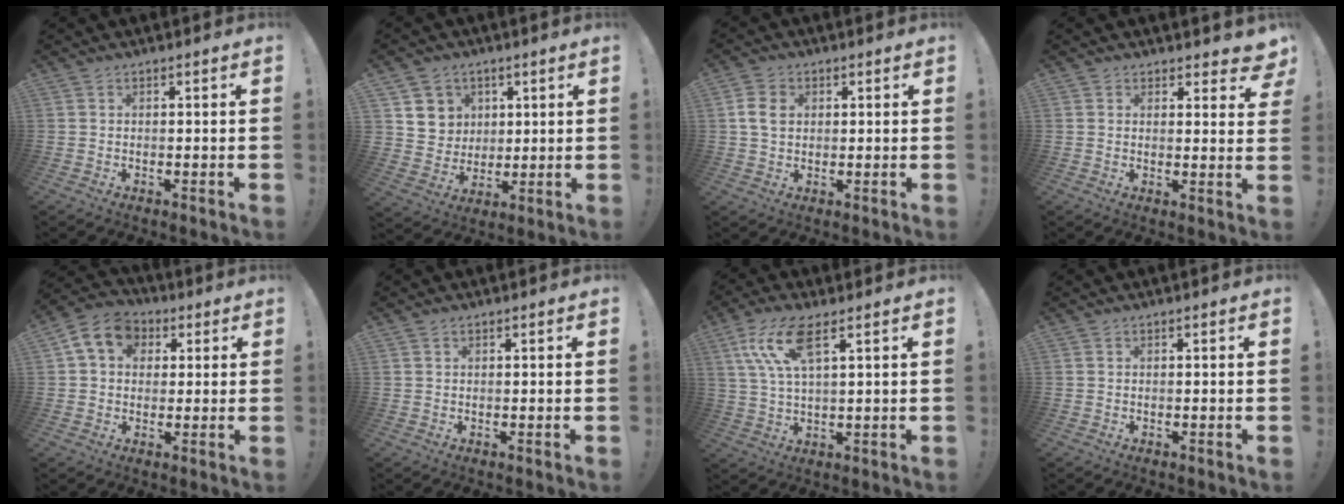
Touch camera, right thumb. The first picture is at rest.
{"total": 7.6, "force": [3.4, 6.8, 0.3], "torque": [-0.006, -0.031, 0.070]}
{"total": 5.9, "force": [1.0, 4.6, 3.6], "torque": [-0.064, 0.009, 0.021]}
{"total": 3.9, "force": [2.8, 2.3, 1.4], "torque": [-0.006, -0.018, 0.049]}
{"total": 10.7, "force": [3.5, 8.4, 5.7], "torque": [-0.090, 0.001, 0.071]}
{"total": 0.5, "force": [0.3, 0.4, 0.1], "torque": [0.003, -0.001, 0.006]}
{"total": 11.4, "force": [5.3, 3.5, 9.5], "torque": [-0.183, -0.010, 0.097]}
{"total": 0.0}